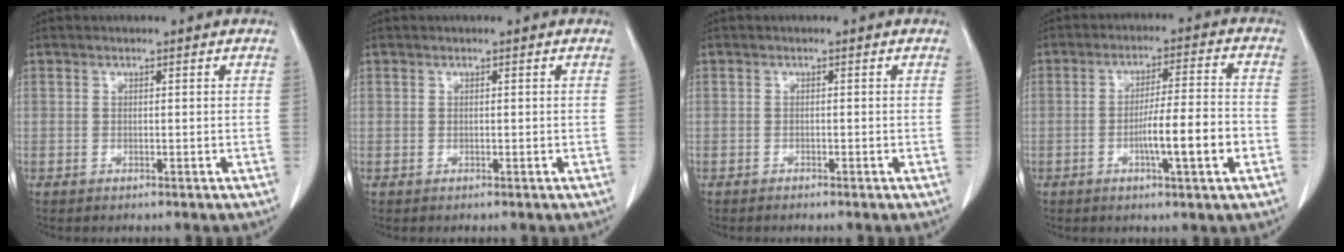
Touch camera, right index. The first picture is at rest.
{"total": 0.0}
{"total": 0.9, "force": [-0.8, 0.1, 0.3], "torque": [-0.008, -0.001, -0.012]}
{"total": 9.1, "force": [-2.9, 0.1, 8.6], "torque": [-0.136, 0.003, -0.049]}